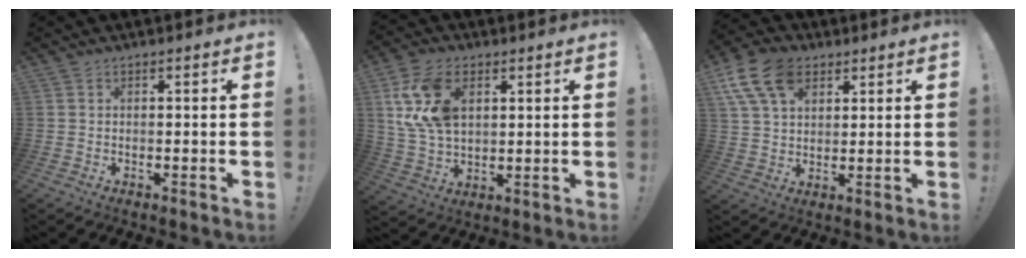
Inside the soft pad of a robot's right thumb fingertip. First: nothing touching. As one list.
[{"total": 15.9, "force": [5.3, 10.5, 10.6], "torque": [-0.207, -0.007, 0.104]}, {"total": 13.7, "force": [6.7, 9.0, 7.9], "torque": [-0.151, -0.024, 0.129]}]